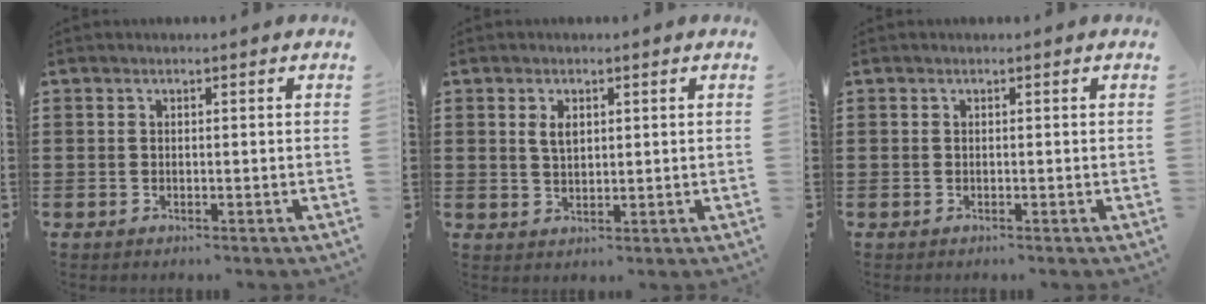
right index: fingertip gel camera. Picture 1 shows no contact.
{"total": 2.6, "force": [0.9, 1.4, 2.0], "torque": [-0.043, 0.005, 0.016]}
{"total": 0.0}